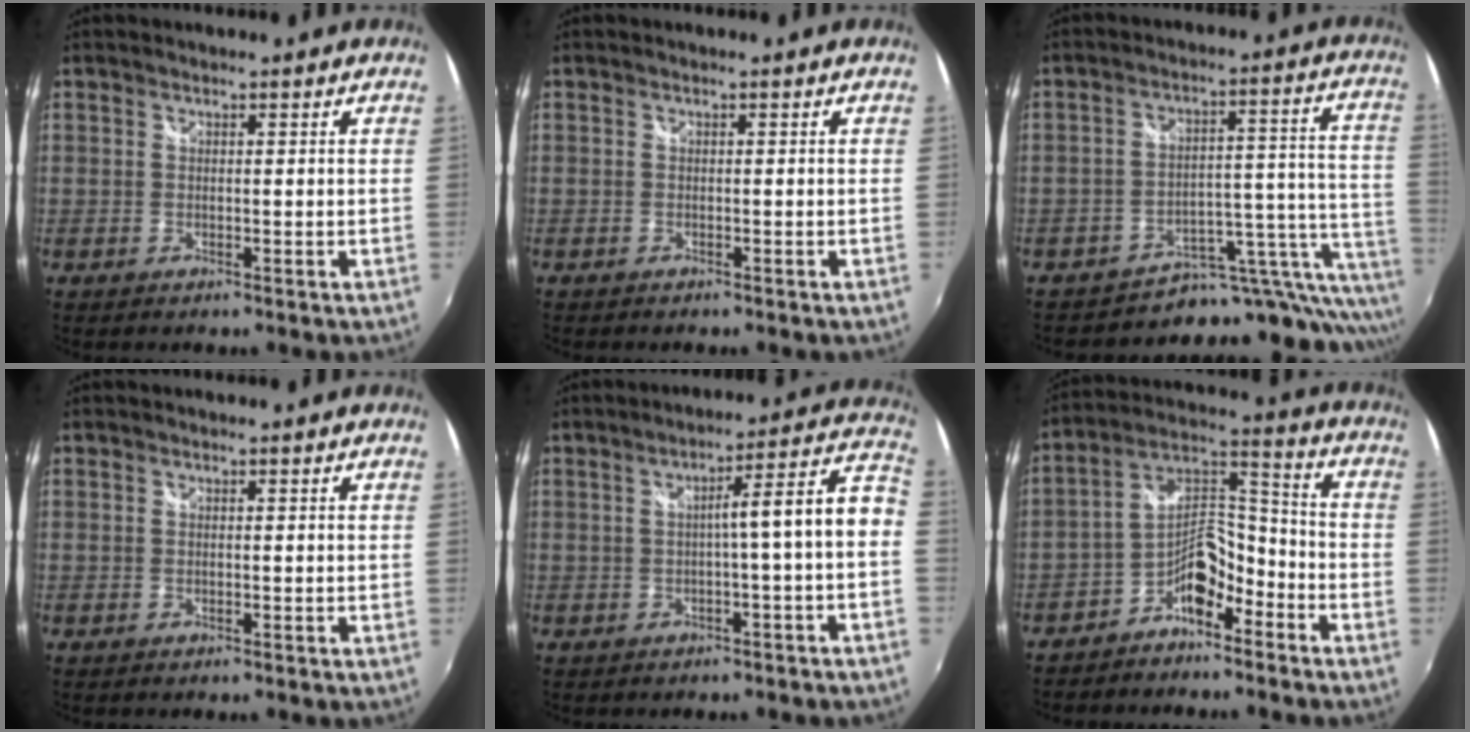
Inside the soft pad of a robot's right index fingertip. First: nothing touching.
{"total": 0.7, "force": [-0.7, 0.0, 0.2], "torque": [-0.007, -0.003, -0.012]}
{"total": 18.9, "force": [-15.9, 7.0, 7.4], "torque": [-0.072, 0.028, -0.218]}
{"total": 0.0}
{"total": 8.1, "force": [-1.6, -0.5, 8.0], "torque": [-0.097, 0.030, -0.011]}
{"total": 8.6, "force": [-5.8, 3.6, 5.2], "torque": [-0.104, 0.039, -0.103]}